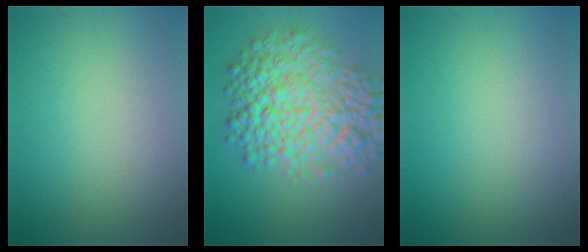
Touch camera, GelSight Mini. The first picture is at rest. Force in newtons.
{"total": 8.5, "press": 8.5, "slide": 0.1}
{"total": 0.0}